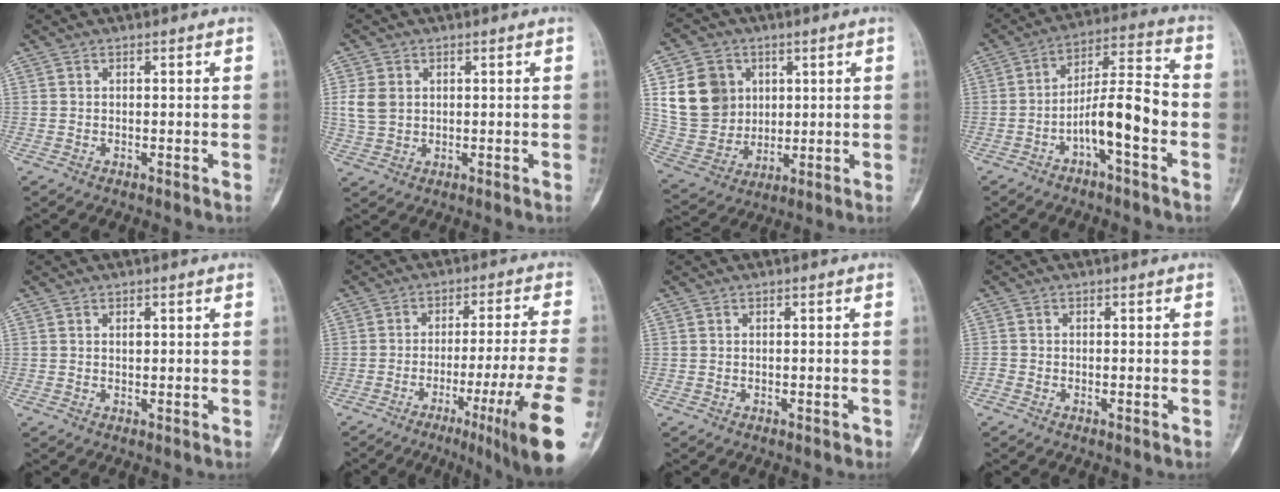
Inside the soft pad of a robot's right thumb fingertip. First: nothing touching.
{"total": 5.2, "force": [1.0, 4.1, 3.0], "torque": [-0.053, 0.000, 0.025]}
{"total": 14.2, "force": [3.8, 12.2, 6.1], "torque": [-0.091, -0.006, 0.086]}
{"total": 11.3, "force": [-3.8, 2.8, 10.3], "torque": [-0.178, 0.050, -0.063]}
{"total": 0.9, "force": [0.3, 0.5, 0.7], "torque": [-0.011, -0.001, 0.007]}
{"total": 18.0, "force": [-7.8, 0.3, 16.2], "torque": [-0.206, 0.010, -0.111]}
{"total": 0.7, "force": [-0.5, 0.4, 0.4], "torque": [-0.010, 0.004, -0.002]}
{"total": 0.7, "force": [-0.6, 0.3, 0.2], "torque": [-0.001, 0.002, -0.012]}